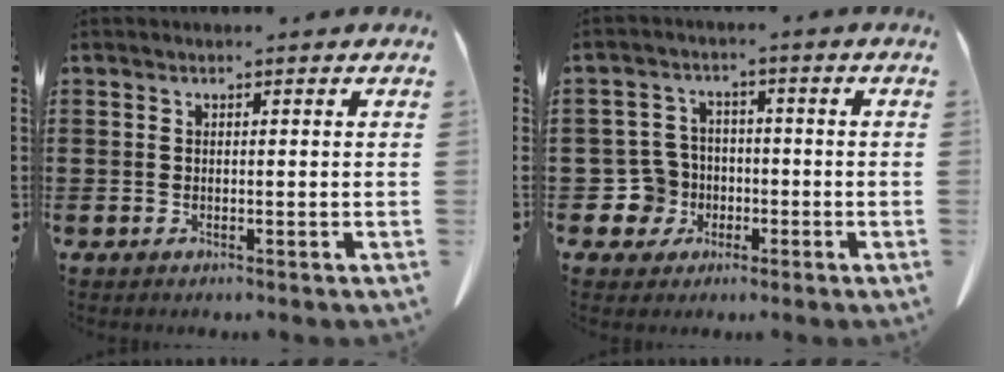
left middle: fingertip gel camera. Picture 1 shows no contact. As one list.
[{"total": 5.9, "force": [-1.5, 5.5, 1.5], "torque": [-0.065, 0.006, -0.030]}]